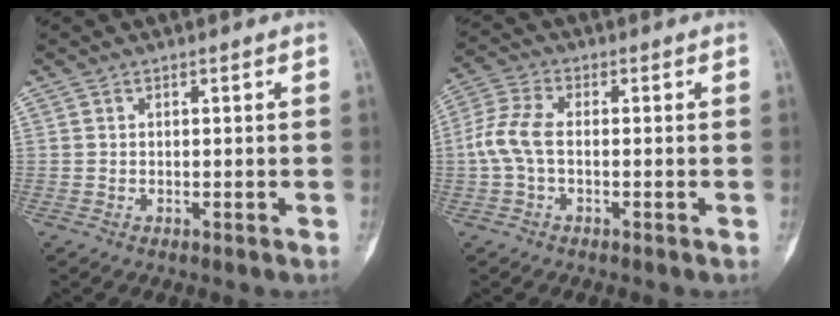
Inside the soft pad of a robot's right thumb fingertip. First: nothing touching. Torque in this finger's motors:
{"motor_torque": [0.78, 0.80, 0.67, -0.30, 0.09]}